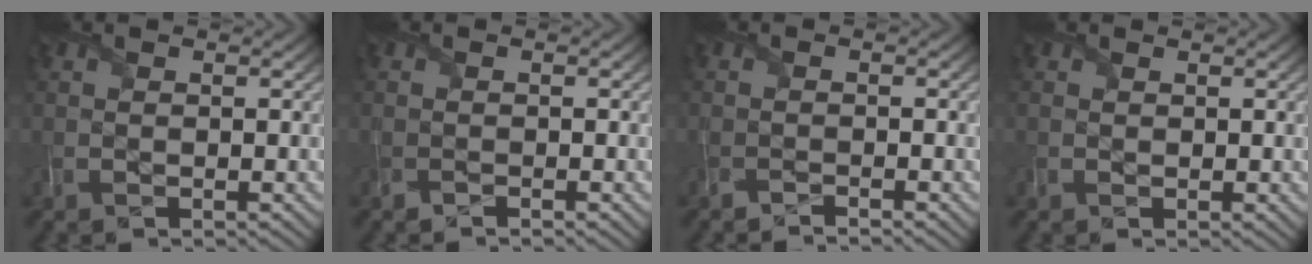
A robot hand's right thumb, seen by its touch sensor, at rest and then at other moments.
{"total": 1.0, "force": [-1.0, 0.3, 0.0], "torque": [0.001, -0.004, -0.024]}
{"total": 1.8, "force": [-1.8, -0.4, -0.4], "torque": [0.012, -0.008, -0.038]}
{"total": 0.7, "force": [0.4, 0.6, -0.1], "torque": [0.004, 0.001, 0.009]}